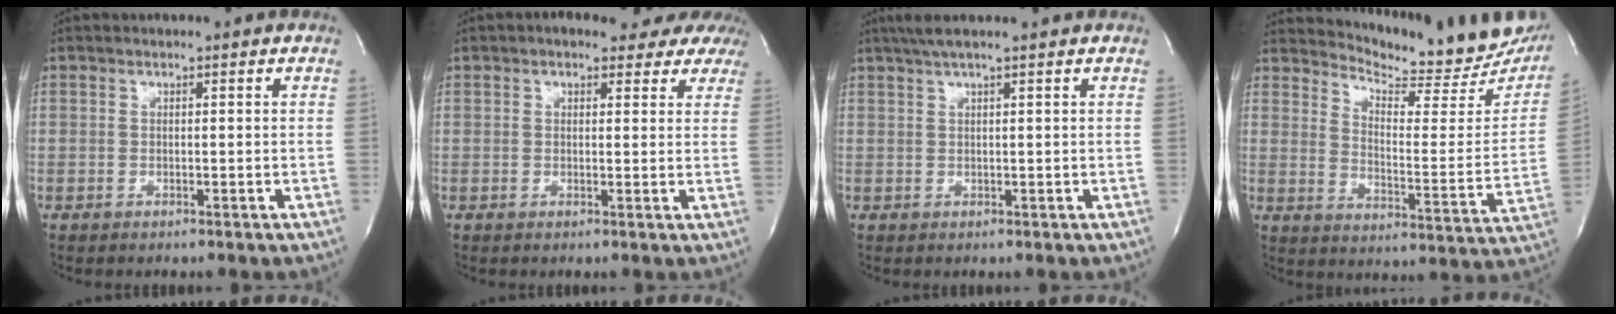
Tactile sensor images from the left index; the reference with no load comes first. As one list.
[{"total": 10.0, "force": [8.5, 3.7, 3.6], "torque": [-0.022, 0.022, 0.082]}, {"total": 4.5, "force": [3.5, -0.8, 2.7], "torque": [-0.047, 0.026, 0.064]}, {"total": 19.4, "force": [18.1, 4.5, 5.4], "torque": [-0.067, -0.077, 0.219]}]